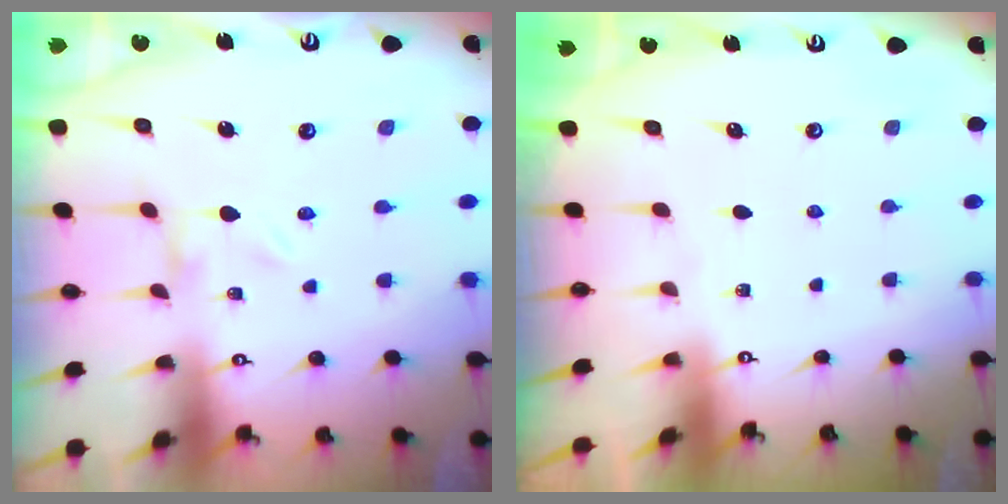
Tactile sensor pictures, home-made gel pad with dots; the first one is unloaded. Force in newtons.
{"total": 0.0}